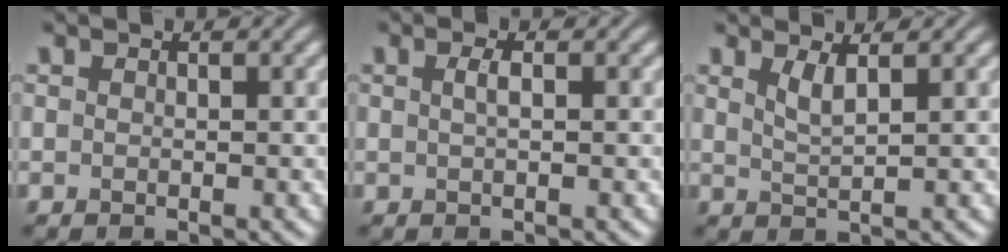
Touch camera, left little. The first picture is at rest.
{"total": 1.1, "force": [0.2, 0.3, 1.0], "torque": [-0.023, 0.005, 0.004]}
{"total": 1.8, "force": [1.0, 0.5, 1.5], "torque": [-0.028, -0.003, 0.020]}